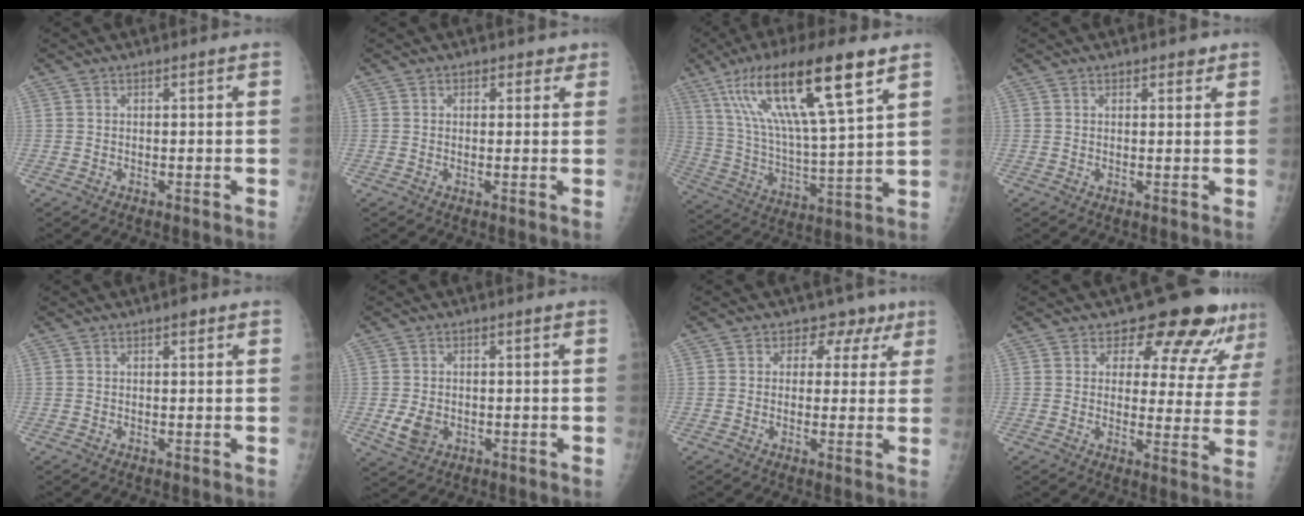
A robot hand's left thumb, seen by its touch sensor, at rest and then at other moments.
{"total": 2.2, "force": [1.2, 1.7, 0.7], "torque": [0.016, -0.004, 0.009]}
{"total": 22.1, "force": [11.7, 4.2, 18.3], "torque": [-0.334, -0.028, 0.214]}
{"total": 1.6, "force": [1.1, 0.9, 0.6], "torque": [0.005, -0.005, 0.010]}
{"total": 1.1, "force": [0.6, 0.5, 0.8], "torque": [-0.007, 0.000, 0.006]}
{"total": 4.6, "force": [-1.1, 3.5, 2.8], "torque": [-0.047, -0.002, -0.013]}
{"total": 6.1, "force": [2.9, 4.9, 2.1], "torque": [0.021, 0.000, 0.028]}
{"total": 13.4, "force": [10.3, 6.0, 6.2], "torque": [-0.026, -0.066, 0.112]}